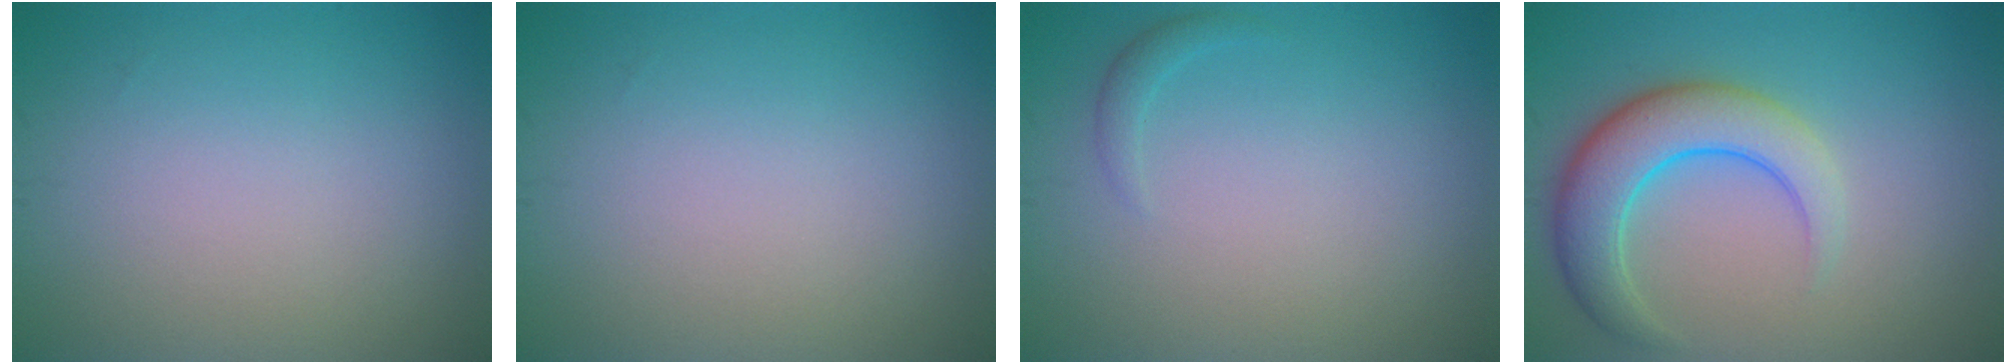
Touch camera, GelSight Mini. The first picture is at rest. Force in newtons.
{"total": 0.0}
{"total": 0.9, "press": 0.9, "slide": 0.0}
{"total": 5.9, "press": 5.9, "slide": 0.3}